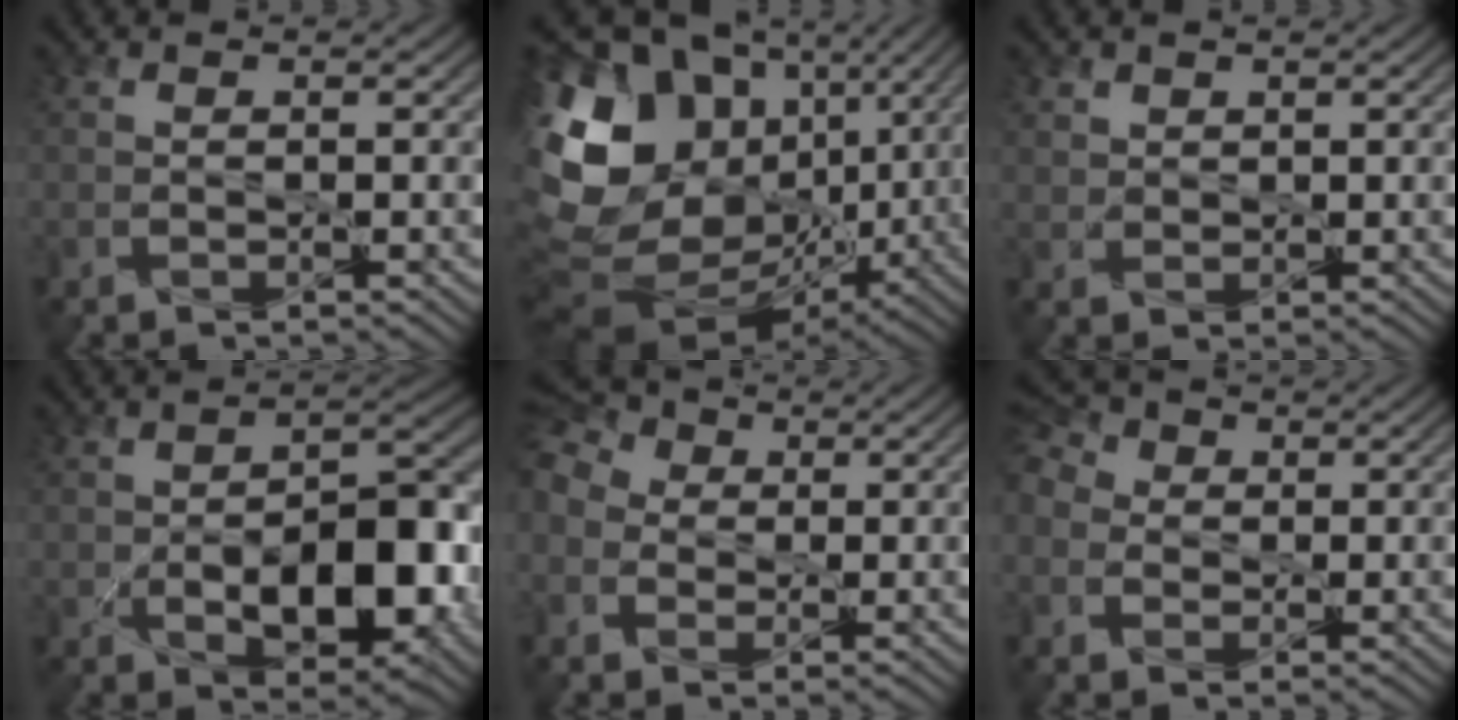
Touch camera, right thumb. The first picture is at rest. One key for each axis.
{"total": 18.1, "fx": 2.1, "fy": 13.8, "fz": 11.4, "tx": -0.257, "ty": -0.003, "tz": 0.071}
{"total": 1.7, "fx": 1.2, "fy": 1.1, "fz": 0.4, "tx": -0.013, "ty": -0.004, "tz": 0.028}
{"total": 9.6, "fx": -2.4, "fy": 5.0, "fz": 7.8, "tx": -0.124, "ty": -0.013, "tz": -0.031}
{"total": 8.6, "fx": 0.0, "fy": 7.1, "fz": 4.9, "tx": -0.162, "ty": 0.004, "tz": -0.020}
{"total": 5.7, "fx": -0.1, "fy": 4.8, "fz": 3.1, "tx": -0.108, "ty": 0.008, "tz": -0.012}